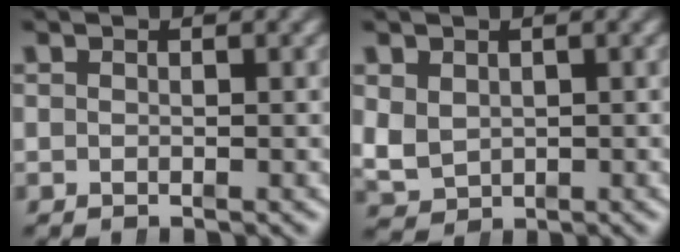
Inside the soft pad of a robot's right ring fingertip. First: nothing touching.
{"total": 3.6, "force": [0.1, 3.3, 1.4], "torque": [-0.053, -0.024, 0.018]}